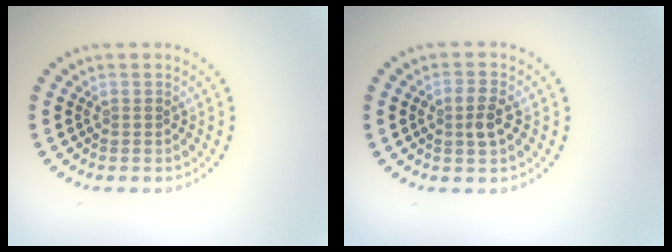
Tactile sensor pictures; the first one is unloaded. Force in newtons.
{"total": 2.0, "press": 2.0, "slide": 0.4}